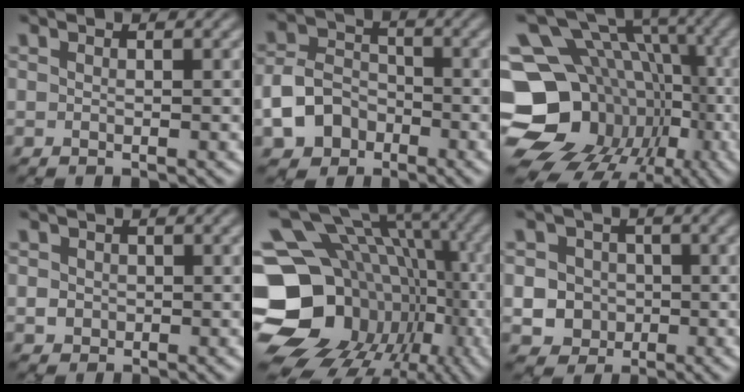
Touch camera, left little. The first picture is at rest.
{"total": 5.0, "force": [-2.5, 3.7, 2.3], "torque": [-0.044, 0.006, -0.055]}
{"total": 19.3, "force": [-5.5, 16.1, 9.1], "torque": [-0.160, -0.007, -0.084]}
{"total": 2.0, "force": [0.2, 1.8, 0.8], "torque": [-0.001, 0.011, -0.005]}
{"total": 20.6, "force": [-4.9, 16.5, 11.4], "torque": [-0.195, -0.006, -0.077]}
{"total": 6.6, "force": [-1.4, 6.2, 1.8], "torque": [-0.024, 0.007, -0.054]}